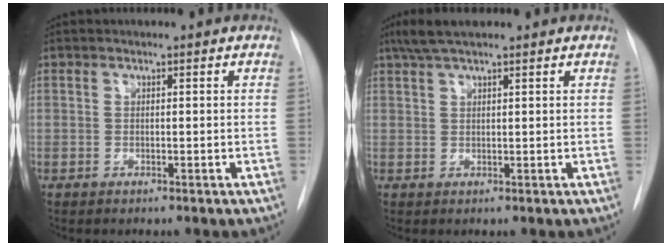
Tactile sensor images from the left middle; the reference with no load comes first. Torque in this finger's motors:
{"motor_torque": [0.49, -0.42, 0.02, 0.02]}